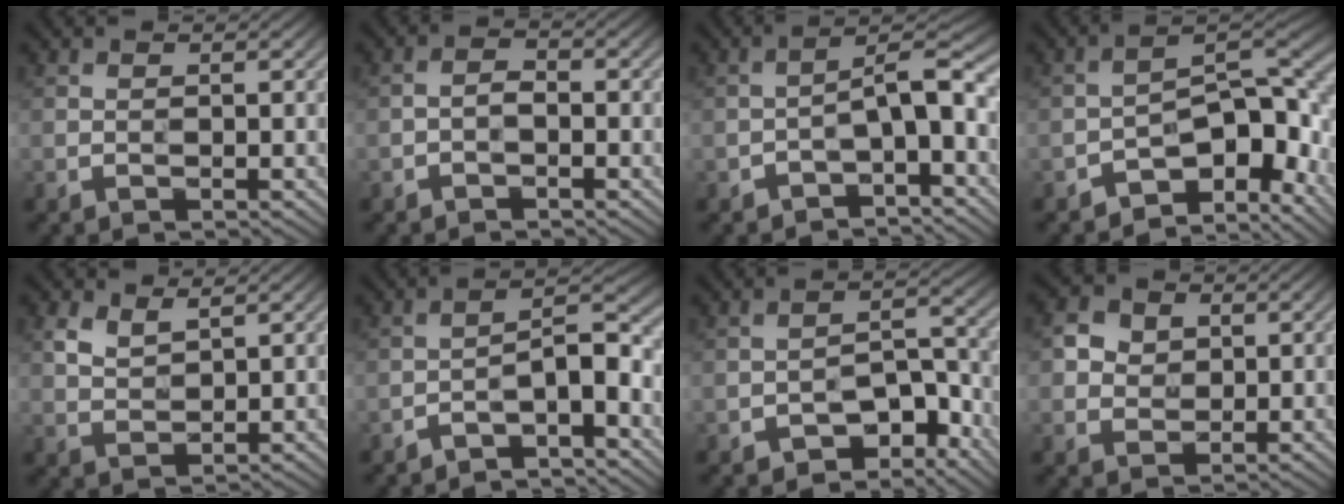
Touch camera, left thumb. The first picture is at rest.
{"total": 1.6, "force": [-0.9, 0.7, 1.2], "torque": [-0.021, 0.006, -0.023]}
{"total": 5.4, "force": [-2.3, 1.7, 4.5], "torque": [-0.066, 0.017, -0.047]}
{"total": 9.4, "force": [-5.3, 4.1, 6.6], "torque": [-0.083, 0.001, -0.104]}
{"total": 3.2, "force": [2.0, 1.5, 2.0], "torque": [-0.053, -0.003, 0.044]}
{"total": 5.4, "force": [-3.6, 1.2, 3.8], "torque": [-0.055, 0.017, -0.066]}
{"total": 6.0, "force": [-4.2, 2.9, 3.1], "torque": [-0.034, 0.009, -0.074]}
{"total": 3.7, "force": [0.7, 3.2, 1.6], "torque": [-0.035, 0.003, 0.010]}